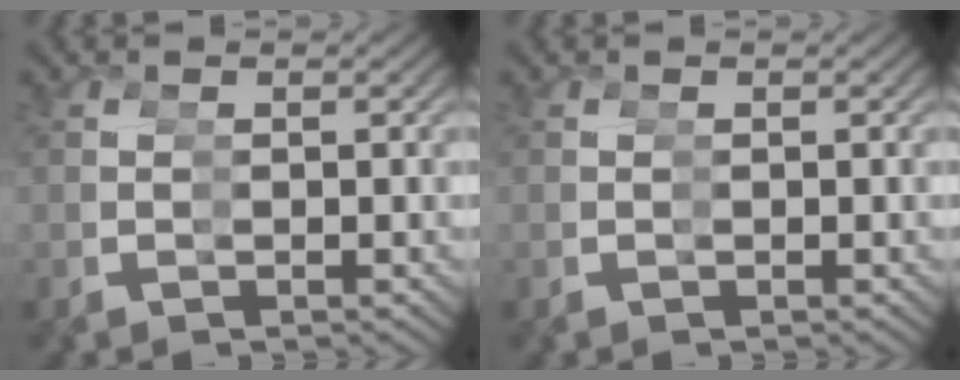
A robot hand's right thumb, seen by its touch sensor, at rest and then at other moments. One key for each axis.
{"total": 0.0}